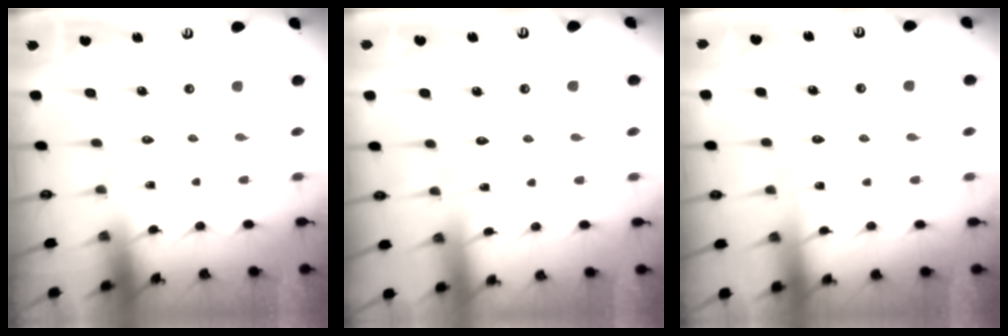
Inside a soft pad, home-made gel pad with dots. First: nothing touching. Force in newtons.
{"total": 3.2, "press": 3.2, "slide": 0.5}
{"total": 2.4, "press": 2.4, "slide": 0.3}